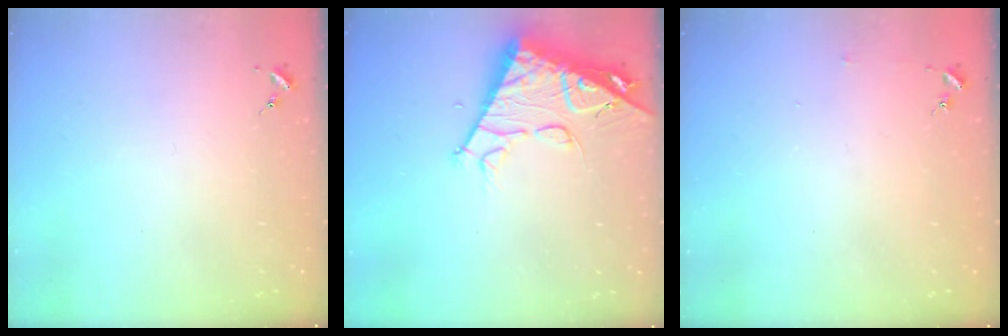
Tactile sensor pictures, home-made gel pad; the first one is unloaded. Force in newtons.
{"total": 13.9, "press": 13.8, "slide": 1.4}
{"total": 2.5, "press": 2.5, "slide": 0.2}